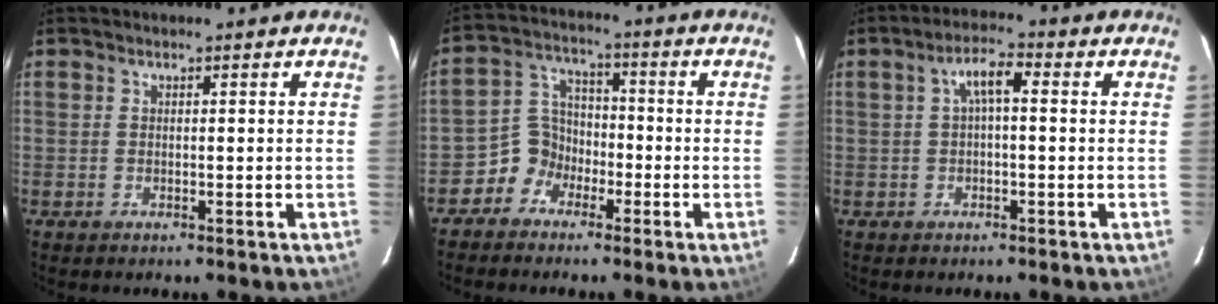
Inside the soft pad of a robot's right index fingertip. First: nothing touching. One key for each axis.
{"total": 6.1, "fx": -3.8, "fy": 4.8, "fz": 0.6, "tx": -0.014, "ty": 0.033, "tz": -0.079}
{"total": 4.1, "fx": 0.4, "fy": 1.4, "fz": 3.9, "tx": -0.073, "ty": 0.015, "tz": 0.010}